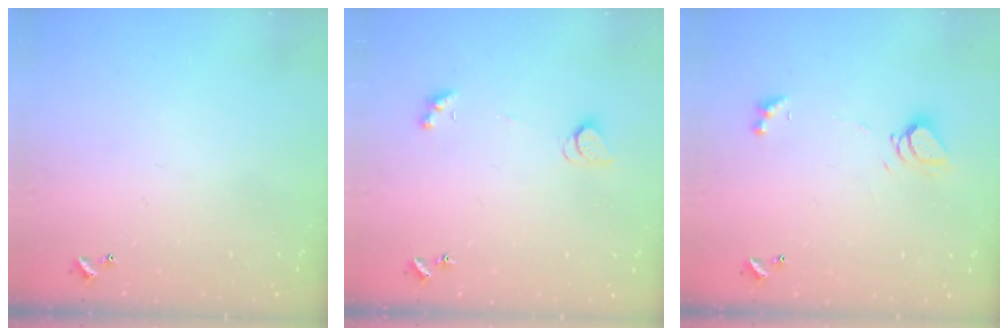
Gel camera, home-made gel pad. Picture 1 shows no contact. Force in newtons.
{"total": 2.1, "press": 2.1, "slide": 0.4}
{"total": 5.5, "press": 5.4, "slide": 0.8}